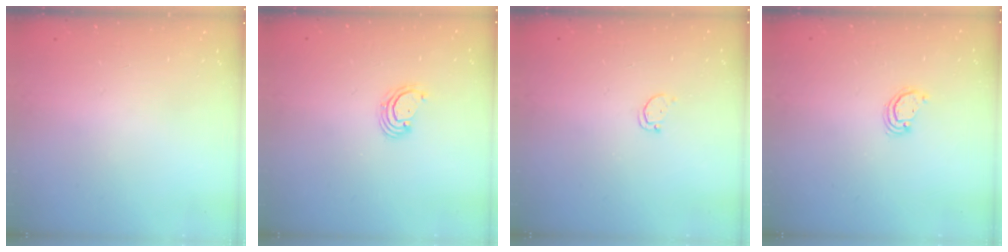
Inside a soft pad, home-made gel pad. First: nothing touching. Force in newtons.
{"total": 2.4, "press": 2.4, "slide": 0.2}
{"total": 1.7, "press": 1.7, "slide": 0.2}
{"total": 2.5, "press": 2.5, "slide": 0.2}